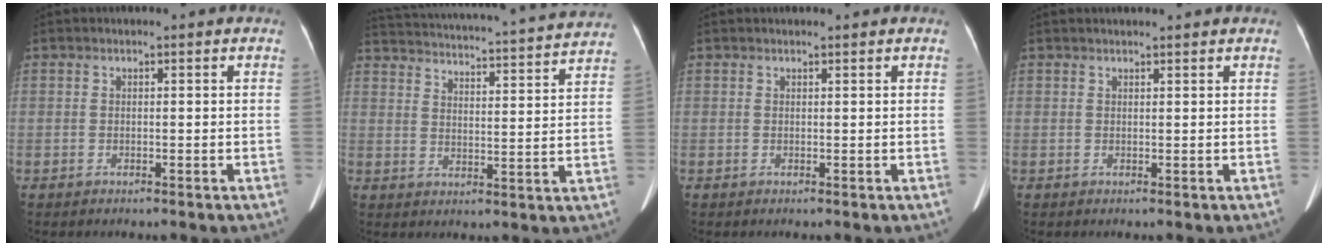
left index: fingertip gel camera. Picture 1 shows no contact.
{"total": 25.2, "force": [23.3, 2.4, 9.3], "torque": [-0.168, -0.017, 0.298]}
{"total": 1.3, "force": [1.2, 0.2, 0.4], "torque": [-0.010, 0.014, 0.016]}
{"total": 3.0, "force": [2.8, 0.3, 1.1], "torque": [-0.015, 0.021, 0.035]}